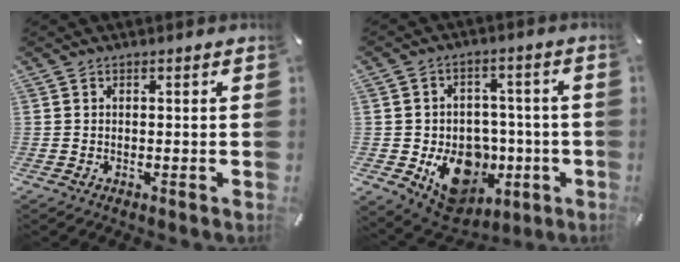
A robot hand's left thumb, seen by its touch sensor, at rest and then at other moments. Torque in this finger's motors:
{"motor_torque": [-0.09, 1.18, 0.57, 0.54, 0.10]}